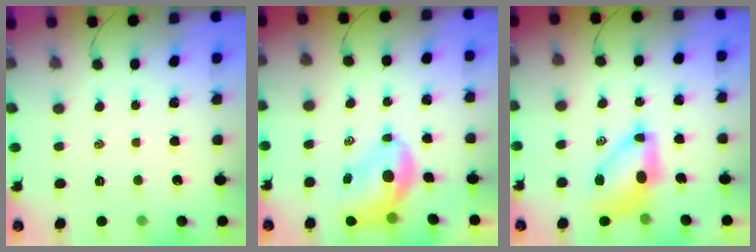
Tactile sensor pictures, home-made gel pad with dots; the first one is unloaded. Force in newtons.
{"total": 7.0, "press": 6.9, "slide": 1.4}
{"total": 8.4, "press": 8.2, "slide": 1.8}